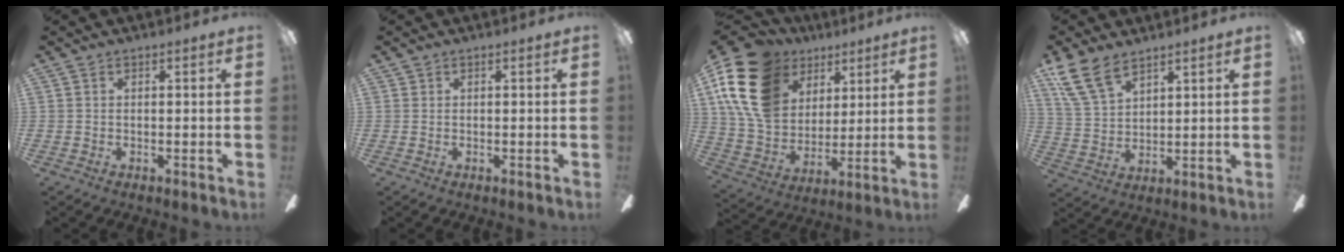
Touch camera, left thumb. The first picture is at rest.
{"total": 0.0}
{"total": 20.3, "force": [9.2, 14.4, 10.9], "torque": [-0.243, -0.028, 0.173]}
{"total": 10.7, "force": [8.0, 4.9, 5.1], "torque": [-0.130, -0.026, 0.156]}